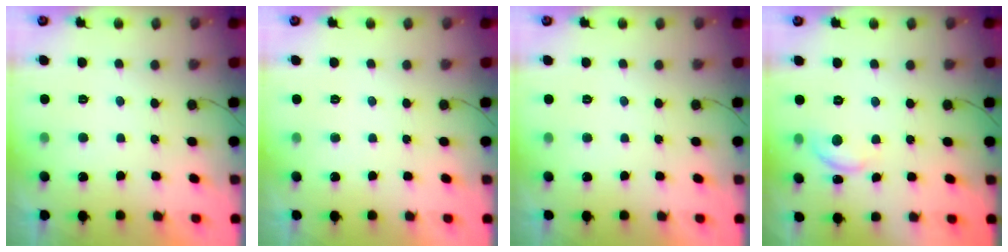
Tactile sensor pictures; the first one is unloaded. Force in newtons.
{"total": 0.0}
{"total": 0.0}
{"total": 8.2, "press": 8.2, "slide": 0.7}